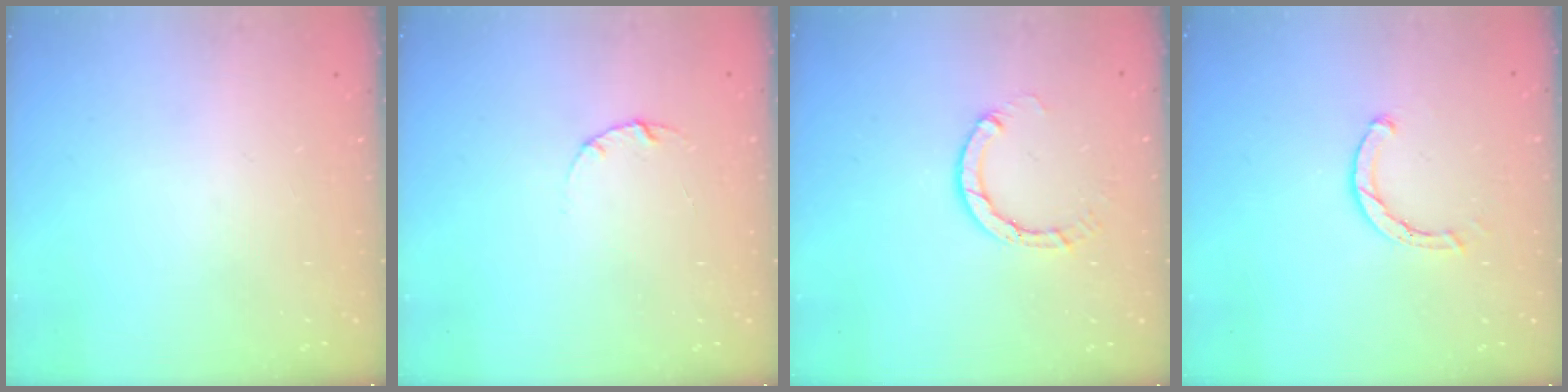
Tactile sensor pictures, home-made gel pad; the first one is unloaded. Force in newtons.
{"total": 3.0, "press": 3.0, "slide": 0.4}
{"total": 3.9, "press": 3.9, "slide": 0.4}
{"total": 1.6, "press": 1.6, "slide": 0.2}